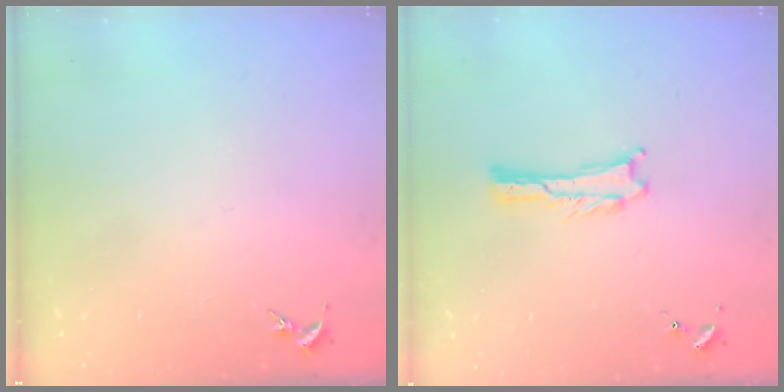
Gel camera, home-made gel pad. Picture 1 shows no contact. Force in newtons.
{"total": 0.0}